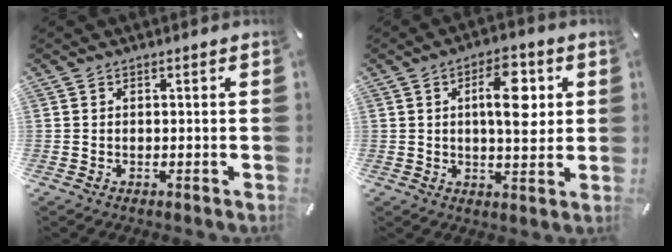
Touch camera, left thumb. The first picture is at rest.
{"total": 11.1, "force": [2.5, 5.1, 9.5], "torque": [-0.142, -0.010, 0.034]}